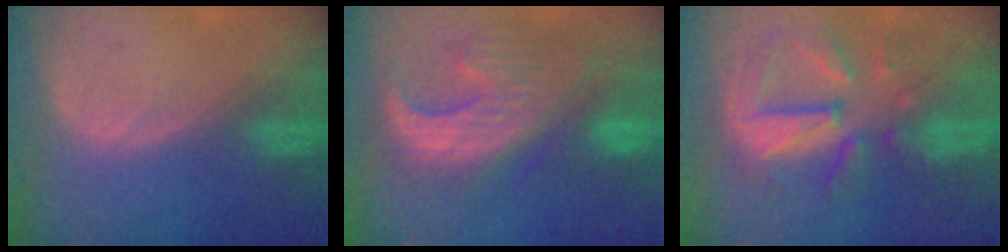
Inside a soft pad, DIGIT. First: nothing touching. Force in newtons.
{"total": 12.3, "press": 11.1, "slide": 5.3}
{"total": 10.6, "press": 9.4, "slide": 4.9}